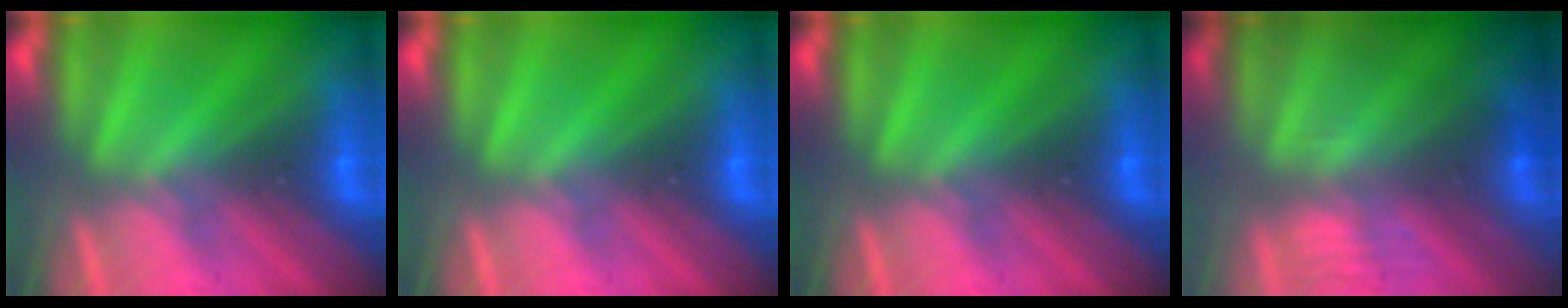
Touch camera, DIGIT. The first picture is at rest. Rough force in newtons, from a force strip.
{"total": 0.0}
{"total": 0.0}
{"total": 2.6}